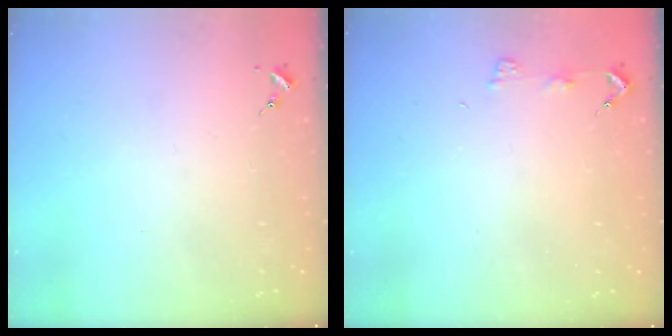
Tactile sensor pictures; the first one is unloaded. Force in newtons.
{"total": 3.6, "press": 3.6, "slide": 0.4}